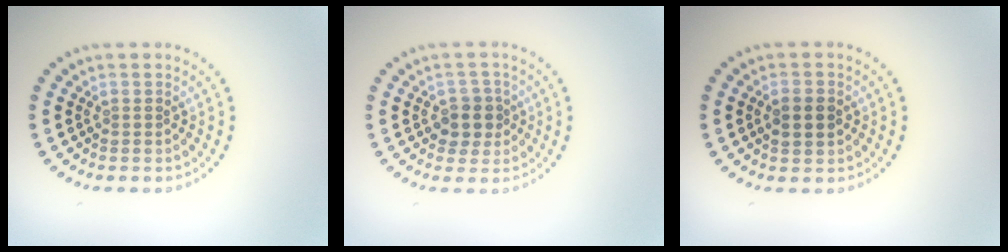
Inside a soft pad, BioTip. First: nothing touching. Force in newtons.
{"total": 2.4, "press": 2.3, "slide": 0.9}
{"total": 2.2, "press": 2.2, "slide": 0.1}